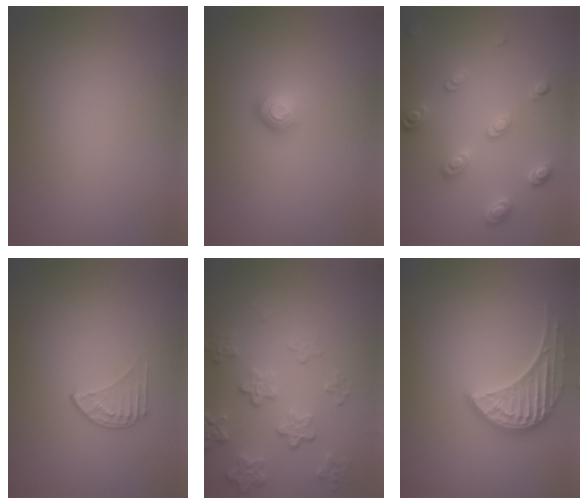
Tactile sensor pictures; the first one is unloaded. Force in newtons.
{"total": 1.8, "press": 1.2, "slide": 1.4}
{"total": 2.8, "press": 2.4, "slide": 1.4}
{"total": 1.4, "press": 0.9, "slide": 1.1}
{"total": 4.2, "press": 3.2, "slide": 2.8}
{"total": 3.3, "press": 3.2, "slide": 0.9}